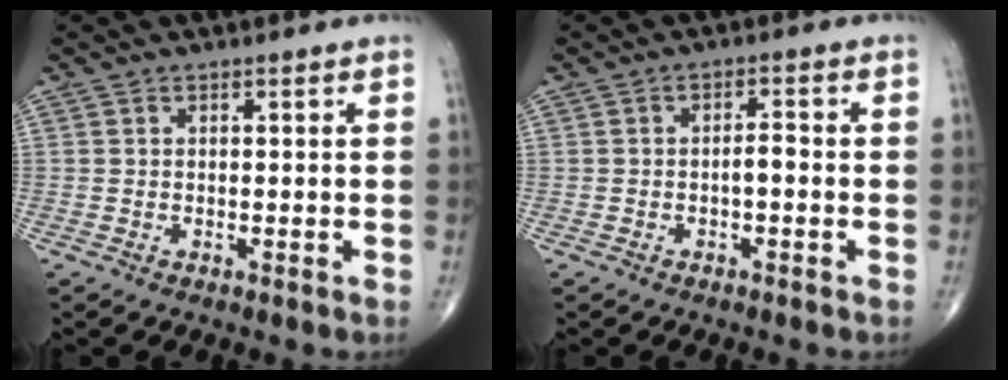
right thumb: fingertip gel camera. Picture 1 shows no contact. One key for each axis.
{"total": 2.3, "fx": -0.6, "fy": 0.9, "fz": 2.0, "tx": -0.028, "ty": 0.010, "tz": -0.011}